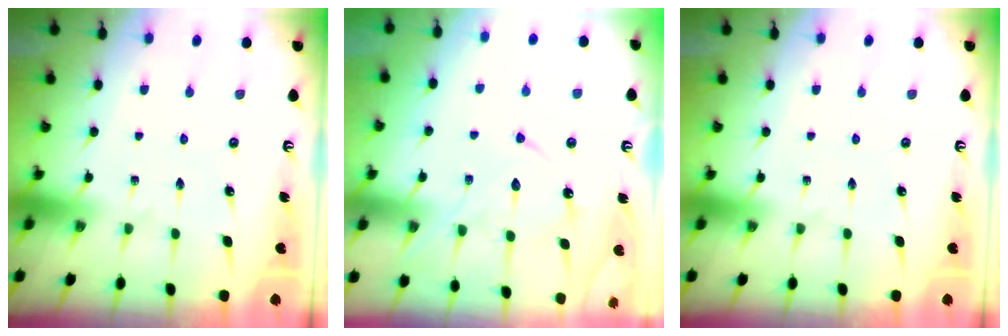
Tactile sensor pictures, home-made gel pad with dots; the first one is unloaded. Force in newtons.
{"total": 11.8, "press": 11.7, "slide": 0.7}
{"total": 0.0}